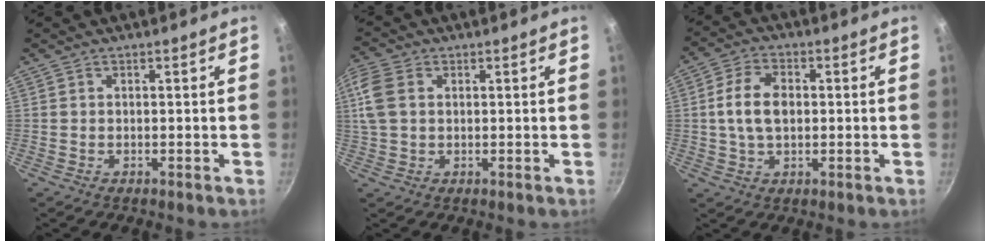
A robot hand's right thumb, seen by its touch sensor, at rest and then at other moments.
{"total": 6.6, "force": [1.5, 4.5, 4.6], "torque": [-0.103, 0.012, 0.027]}
{"total": 8.3, "force": [0.5, 5.4, 6.3], "torque": [-0.109, 0.014, 0.005]}